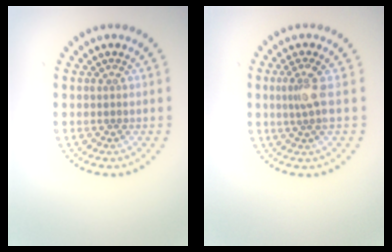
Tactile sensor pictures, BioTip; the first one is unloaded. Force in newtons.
{"total": 2.1, "press": 1.6, "slide": 1.3}